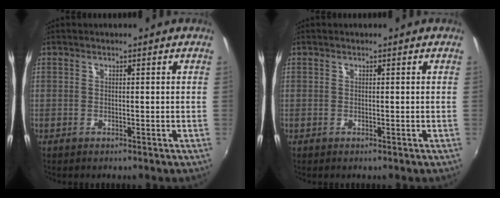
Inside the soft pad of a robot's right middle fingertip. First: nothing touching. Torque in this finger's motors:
{"motor_torque": [0.05, -0.20, 0.00, 0.00]}